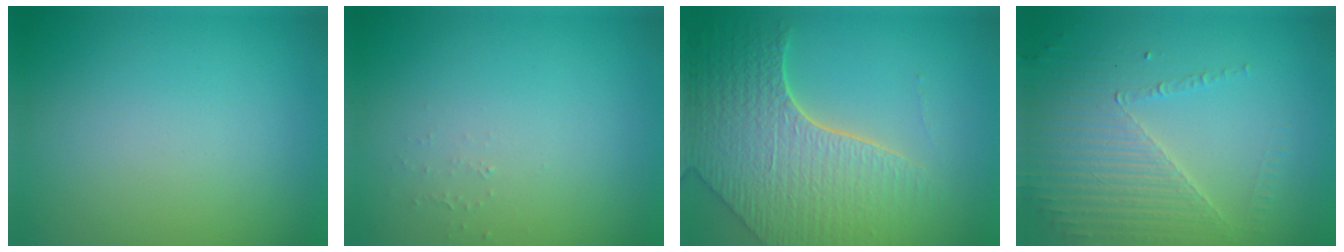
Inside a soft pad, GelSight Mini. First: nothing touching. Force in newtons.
{"total": 0.5, "press": 0.5, "slide": 0.1}
{"total": 7.5, "press": 5.7, "slide": 4.9}
{"total": 3.8, "press": 3.5, "slide": 1.5}